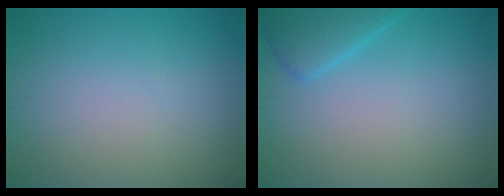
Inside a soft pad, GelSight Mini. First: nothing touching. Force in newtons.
{"total": 2.7, "press": 2.7, "slide": 0.2}